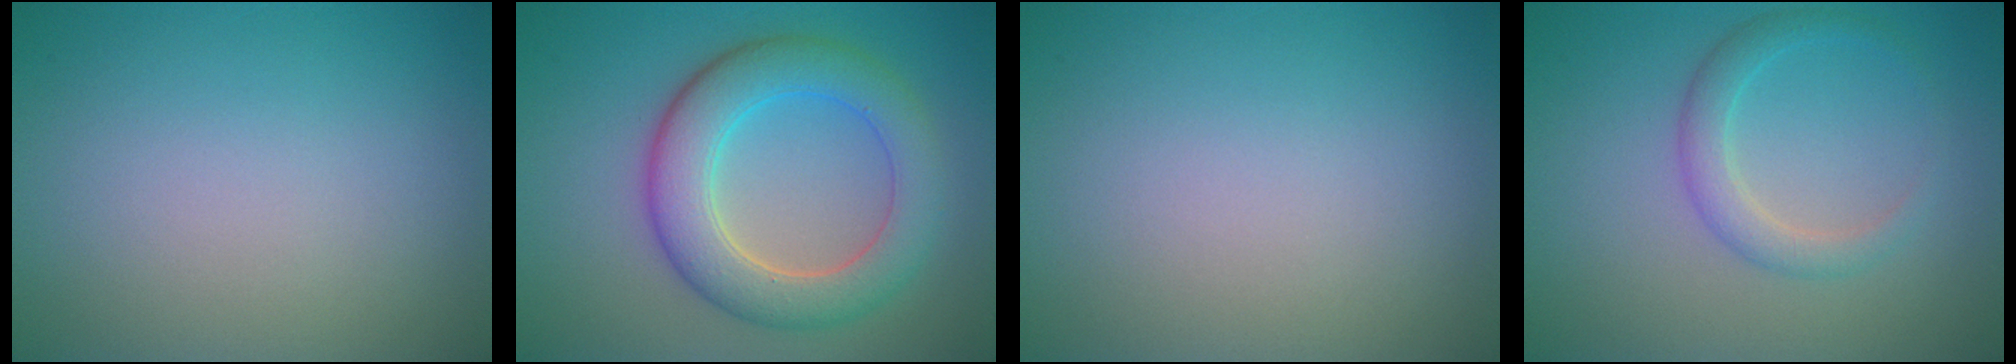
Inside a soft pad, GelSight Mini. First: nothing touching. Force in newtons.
{"total": 6.6, "press": 6.6, "slide": 0.3}
{"total": 0.0}
{"total": 2.3, "press": 2.3, "slide": 0.2}